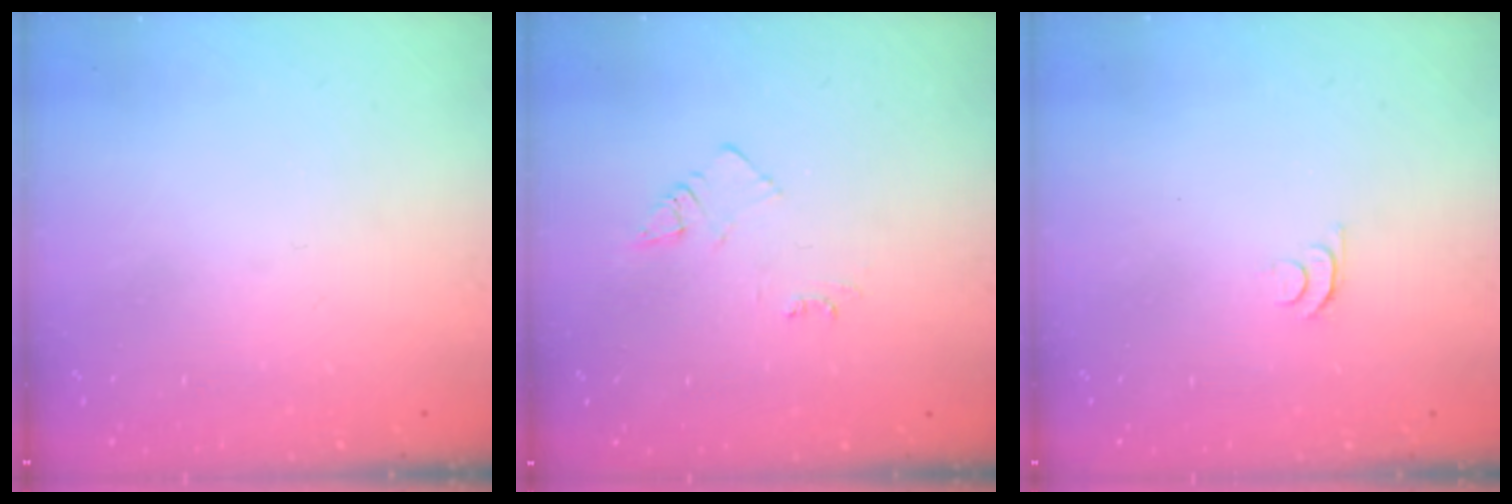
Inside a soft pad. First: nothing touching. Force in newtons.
{"total": 3.8, "press": 3.8, "slide": 0.5}
{"total": 4.4, "press": 4.3, "slide": 0.6}